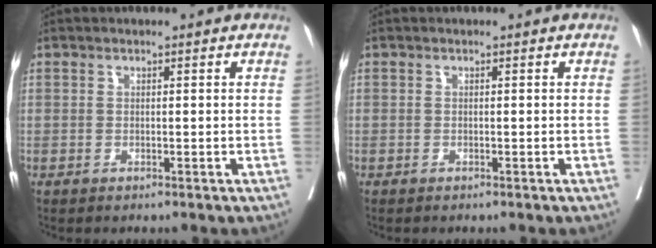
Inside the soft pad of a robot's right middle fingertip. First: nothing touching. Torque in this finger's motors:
{"motor_torque": [1.08, -1.05, -0.49, -0.21]}